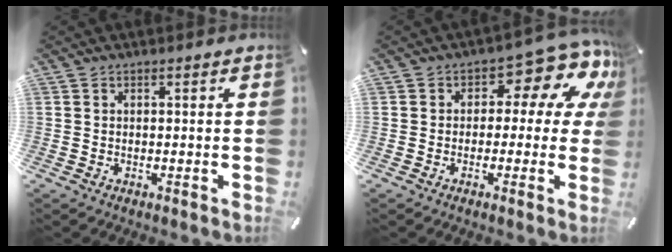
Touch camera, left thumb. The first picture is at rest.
{"total": 10.9, "force": [4.8, 5.5, 8.0], "torque": [-0.096, -0.043, 0.078]}